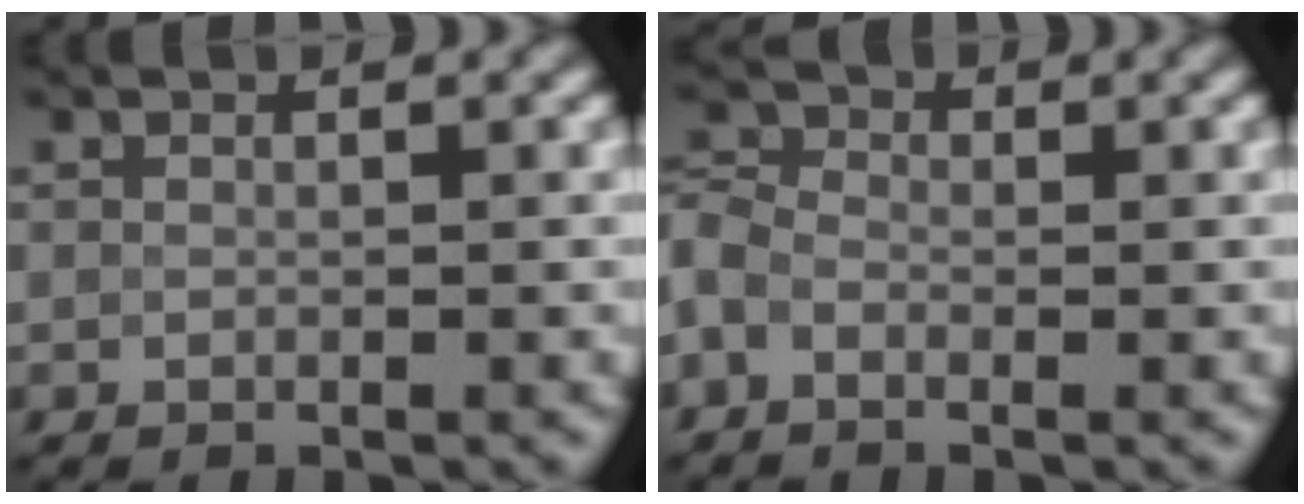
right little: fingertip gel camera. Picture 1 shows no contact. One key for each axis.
{"total": 2.5, "fx": -0.9, "fy": 1.6, "fz": 1.7, "tx": -0.025, "ty": 0.011, "tz": -0.027}